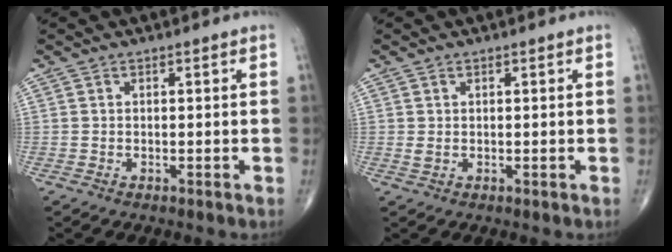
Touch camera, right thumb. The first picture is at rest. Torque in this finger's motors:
{"motor_torque": [0.19, 1.41, -0.08, -0.06, 0.08]}